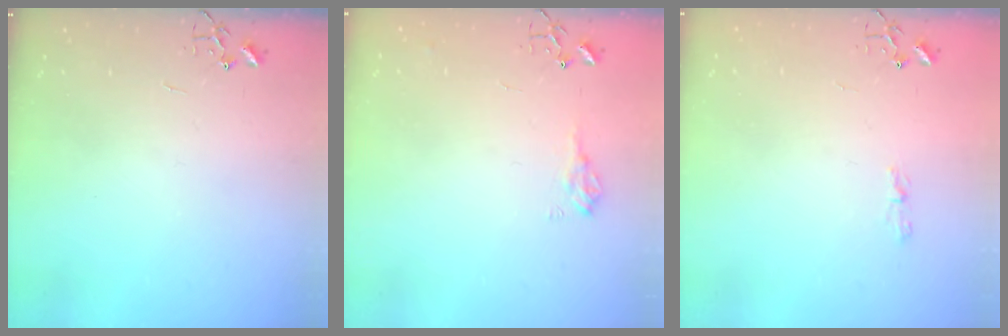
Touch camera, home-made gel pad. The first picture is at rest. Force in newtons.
{"total": 8.8, "press": 8.7, "slide": 1.0}
{"total": 3.9, "press": 3.9, "slide": 0.5}